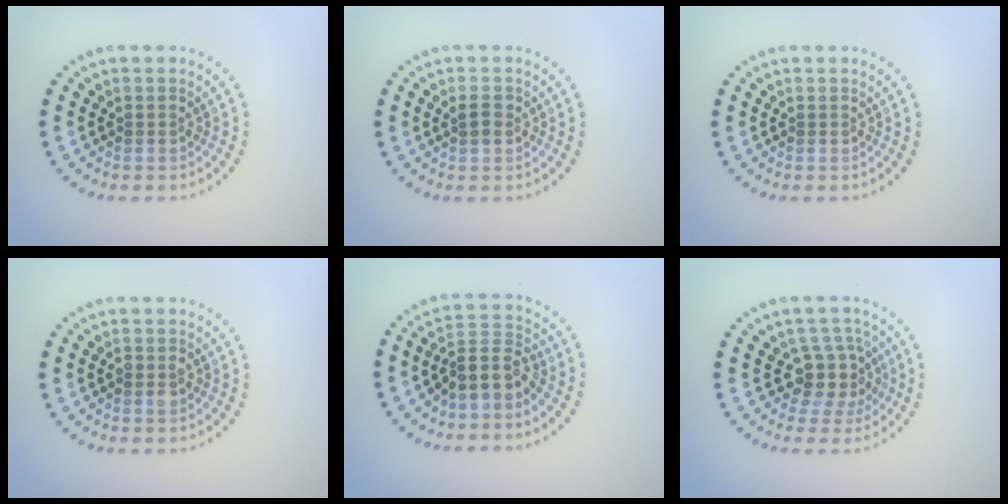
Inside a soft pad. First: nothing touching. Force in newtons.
{"total": 1.5, "press": 1.5, "slide": 0.1}
{"total": 0.0}
{"total": 1.2, "press": 1.1, "slide": 0.3}
{"total": 3.9, "press": 3.2, "slide": 2.2}
{"total": 3.5, "press": 2.9, "slide": 1.9}